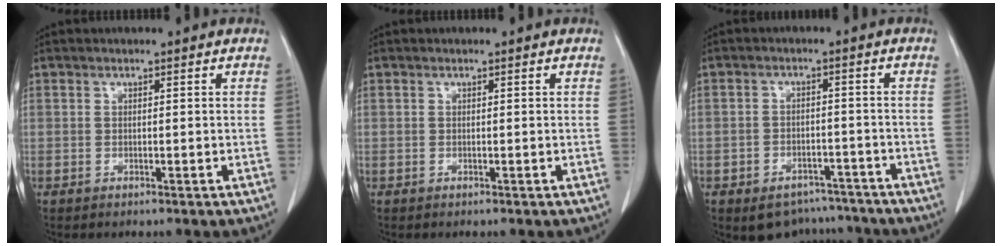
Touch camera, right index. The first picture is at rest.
{"total": 0.0}
{"total": 7.2, "force": [-5.8, 4.1, 1.2], "torque": [0.000, 0.020, -0.078]}